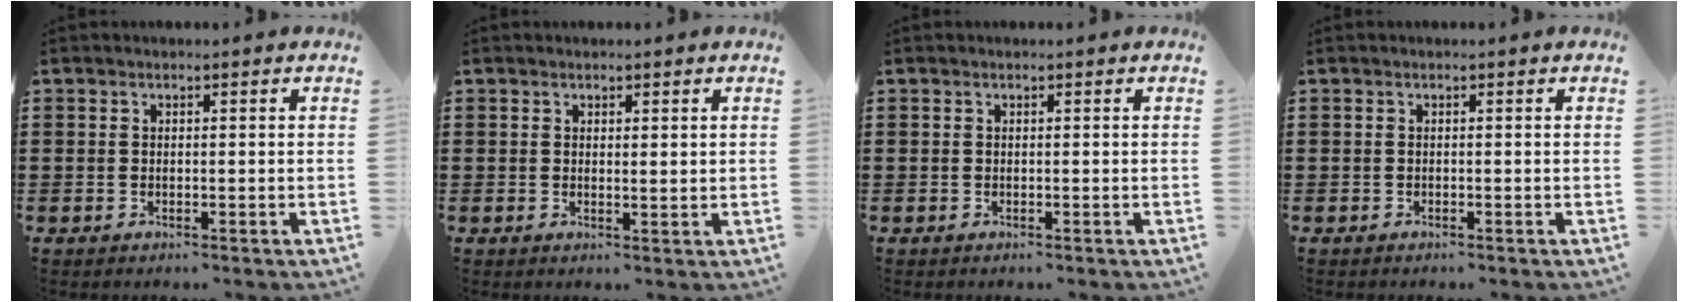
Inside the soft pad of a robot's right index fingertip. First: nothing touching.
{"total": 0.8, "force": [0.6, 0.3, 0.4], "torque": [-0.008, 0.001, 0.011]}
{"total": 0.0}
{"total": 0.0}